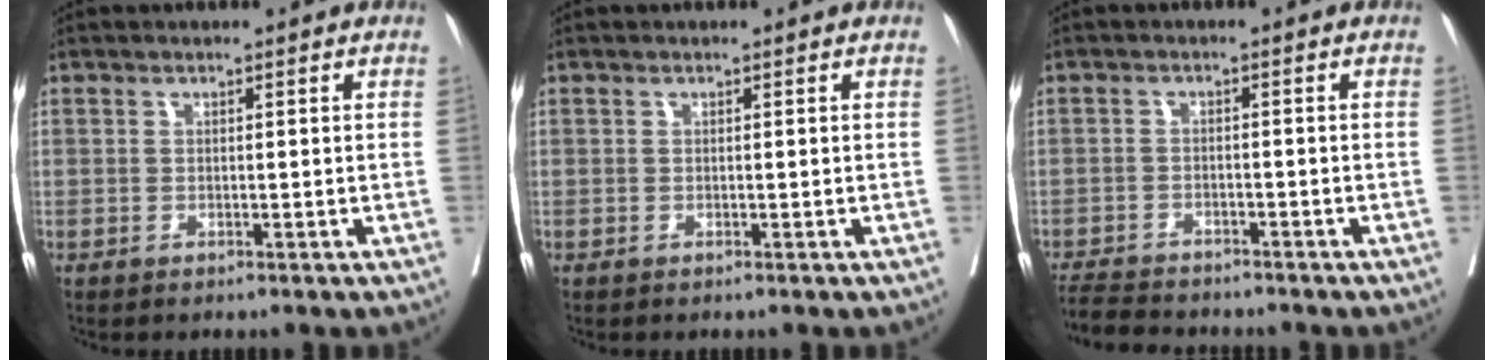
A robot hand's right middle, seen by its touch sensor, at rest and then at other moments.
{"total": 0.0}
{"total": 7.2, "force": [-6.9, 1.2, 2.0], "torque": [-0.028, -0.014, -0.112]}